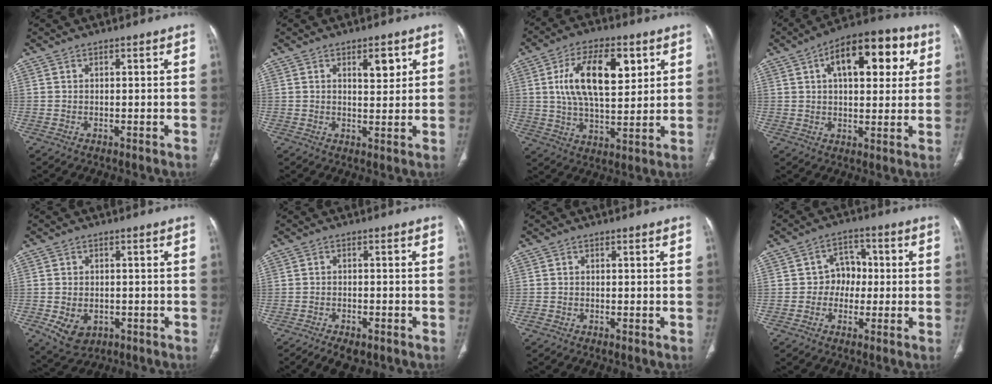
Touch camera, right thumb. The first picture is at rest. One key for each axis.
{"total": 3.9, "fx": 1.9, "fy": 1.7, "fz": 3.0, "tx": -0.033, "ty": -0.012, "tz": 0.031}
{"total": 15.9, "fx": 4.8, "fy": 7.6, "fz": 13.1, "tx": -0.209, "ty": -0.010, "tz": 0.087}
{"total": 16.7, "fx": 5.6, "fy": 8.3, "fz": 13.4, "tx": -0.151, "ty": 0.015, "tz": 0.076}
{"total": 6.5, "fx": -2.2, "fy": 4.8, "fz": 3.8, "tx": -0.060, "ty": 0.006, "tz": -0.023}
{"total": 5.8, "fx": -4.3, "fy": 2.6, "fz": 2.8, "tx": -0.044, "ty": 0.012, "tz": -0.062}
{"total": 0.6, "fx": -0.6, "fy": 0.2, "fz": 0.2, "tx": -0.008, "ty": -0.001, "tz": -0.014}
{"total": 5.8, "fx": -0.4, "fy": 5.0, "fz": 3.0, "tx": -0.006, "ty": 0.019, "tz": -0.018}